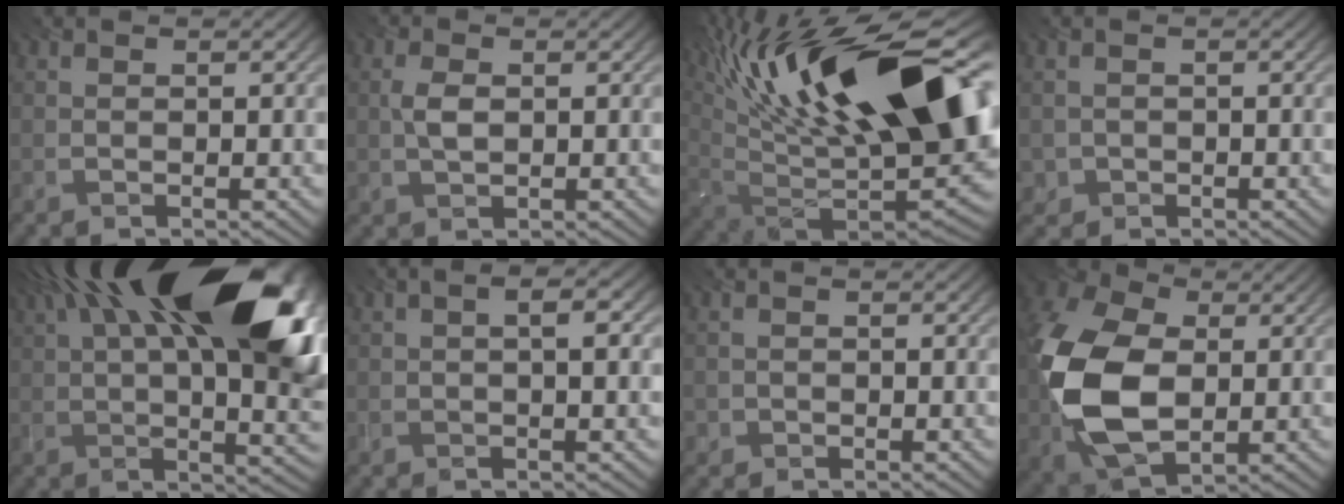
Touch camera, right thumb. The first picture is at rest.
{"total": 2.8, "force": [0.0, 1.6, 2.3], "torque": [-0.056, 0.004, 0.000]}
{"total": 20.8, "force": [8.0, 7.6, 17.6], "torque": [-0.305, 0.030, 0.149]}
{"total": 1.4, "force": [-0.5, 1.3, -0.2], "torque": [-0.001, -0.002, -0.013]}
{"total": 23.0, "force": [8.6, 9.6, 19.0], "torque": [-0.275, 0.054, 0.127]}
{"total": 2.1, "force": [-0.1, 0.6, 2.0], "torque": [-0.028, 0.006, -0.003]}
{"total": 0.9, "force": [-0.5, 0.8, -0.1], "torque": [0.003, -0.001, -0.013]}
{"total": 14.4, "force": [-0.3, 9.5, 10.8], "torque": [-0.275, 0.001, -0.001]}